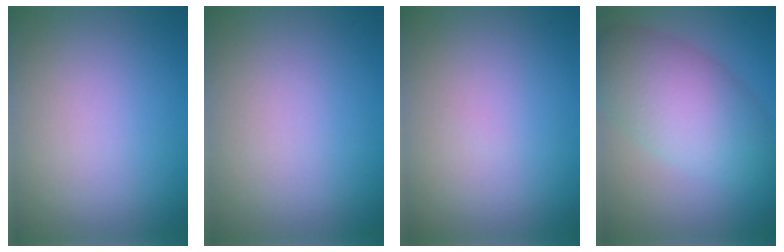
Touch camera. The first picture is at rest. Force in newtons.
{"total": 0.0}
{"total": 0.0}
{"total": 6.9, "press": 6.9, "slide": 0.3}